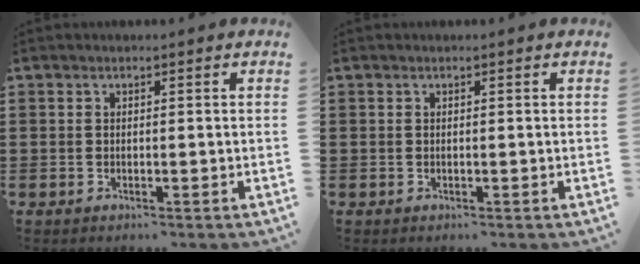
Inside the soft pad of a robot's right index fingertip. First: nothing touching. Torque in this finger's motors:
{"motor_torque": [-0.01, 0.03, 0.00, 0.00]}